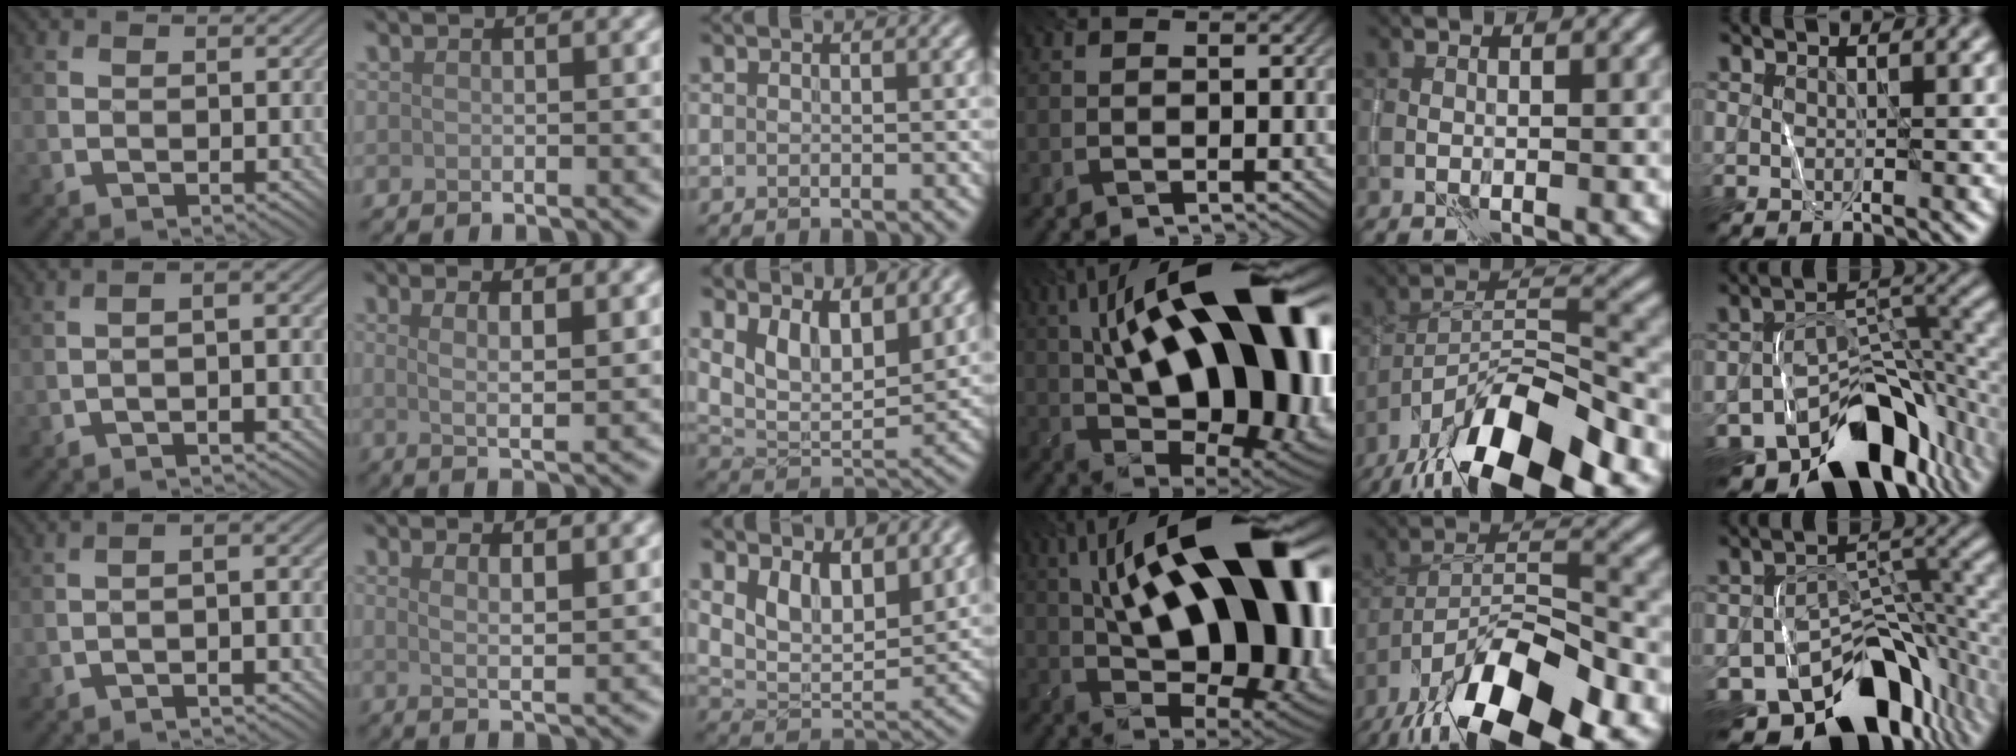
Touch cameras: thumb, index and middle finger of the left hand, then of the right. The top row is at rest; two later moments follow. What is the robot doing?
{"motion": "wrap", "object": "yarn"}